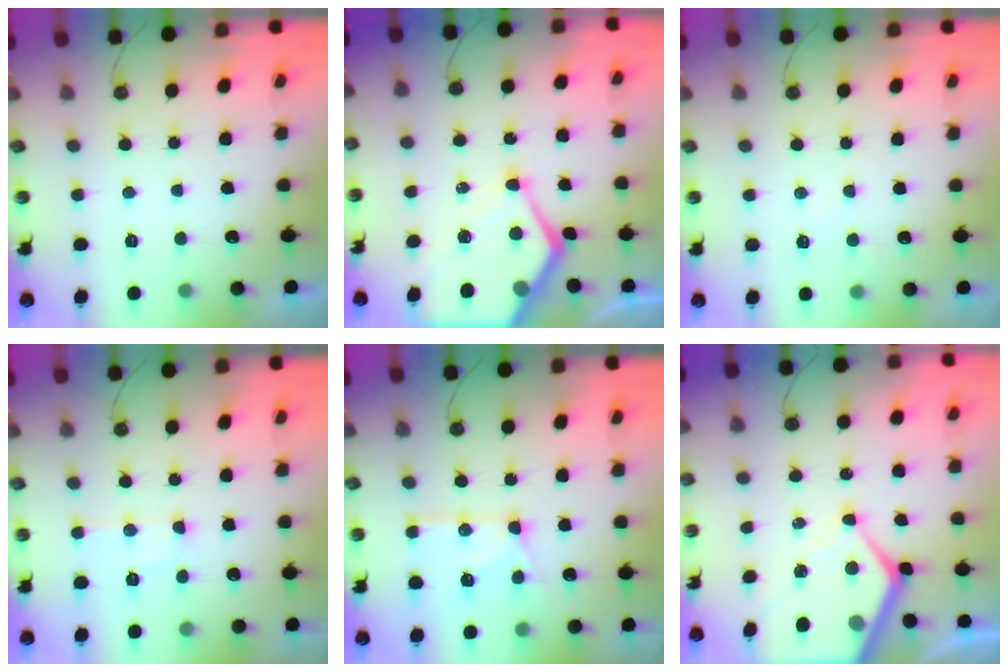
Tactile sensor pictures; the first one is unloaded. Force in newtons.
{"total": 15.3, "press": 15.3, "slide": 1.5}
{"total": 2.9, "press": 2.9, "slide": 0.3}
{"total": 7.5, "press": 7.5, "slide": 0.6}
{"total": 13.6, "press": 13.6, "slide": 1.2}
{"total": 12.1, "press": 12.1, "slide": 0.9}